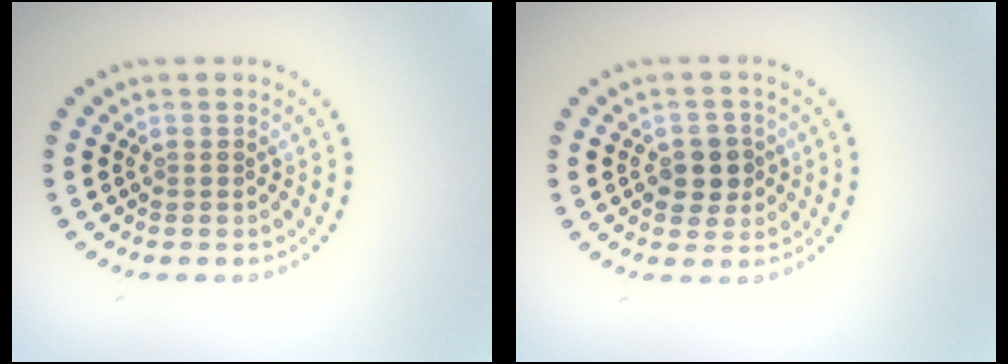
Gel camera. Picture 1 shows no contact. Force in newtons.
{"total": 2.9, "press": 2.8, "slide": 0.9}